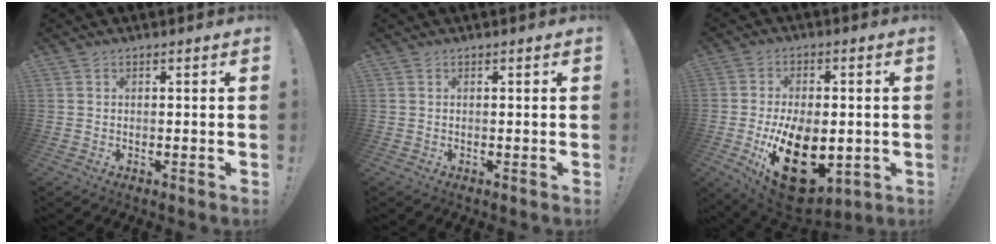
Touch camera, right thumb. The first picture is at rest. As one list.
[{"total": 0.0}, {"total": 21.7, "force": [-5.5, 12.9, 16.5], "torque": [-0.266, 0.014, -0.072]}]